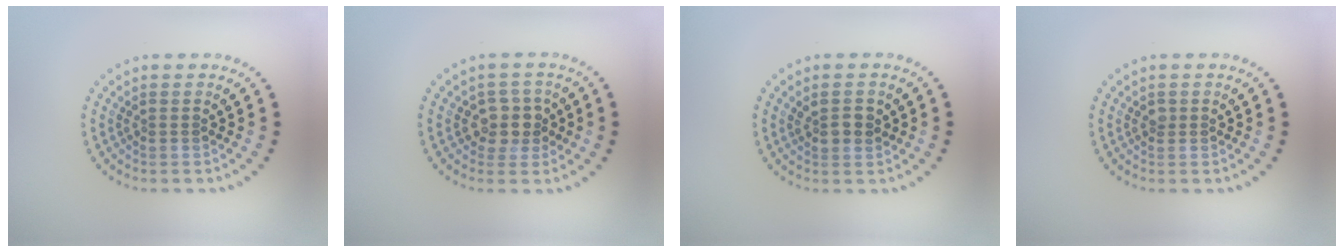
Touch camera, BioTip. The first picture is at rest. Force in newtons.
{"total": 2.5, "press": 2.2, "slide": 1.2}
{"total": 2.0, "press": 1.9, "slide": 0.6}
{"total": 0.6, "press": 0.4, "slide": 0.4}